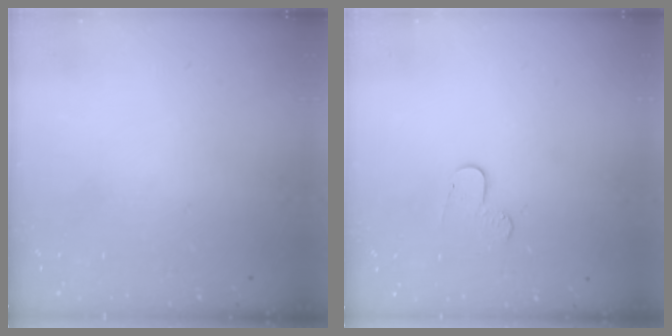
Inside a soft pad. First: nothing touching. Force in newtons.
{"total": 5.7, "press": 5.7, "slide": 0.5}